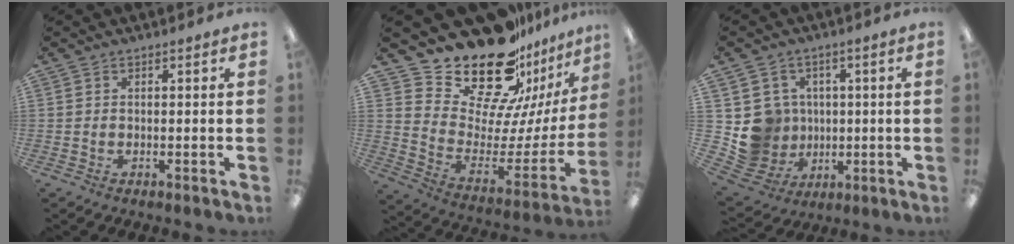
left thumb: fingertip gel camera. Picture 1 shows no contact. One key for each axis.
{"total": 25.2, "fx": 20.6, "fy": 10.7, "fz": 9.8, "tx": -0.153, "ty": -0.156, "tz": 0.373}
{"total": 10.1, "fx": 0.7, "fy": 9.9, "fz": 1.5, "tx": -0.059, "ty": -0.010, "tz": 0.028}